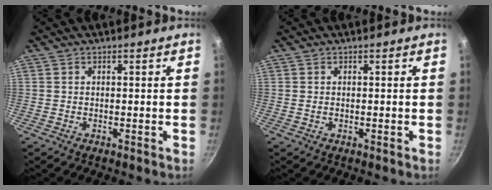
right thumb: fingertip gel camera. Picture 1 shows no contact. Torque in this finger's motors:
{"motor_torque": [0.22, -0.36, 0.34, -0.20, -0.04]}